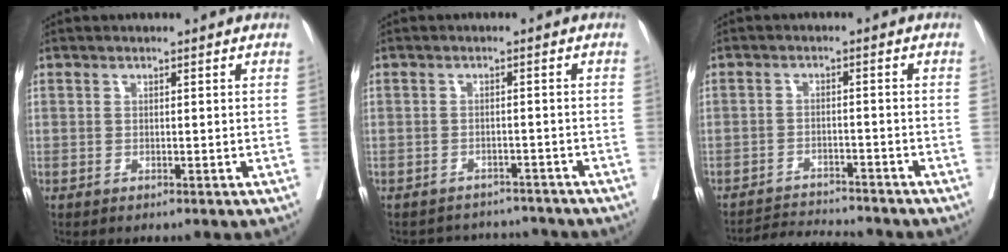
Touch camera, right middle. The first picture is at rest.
{"total": 6.5, "force": [-6.3, 1.8, -0.3], "torque": [0.009, 0.018, -0.077]}
{"total": 6.6, "force": [-6.6, -0.1, 0.6], "torque": [-0.008, -0.004, -0.110]}